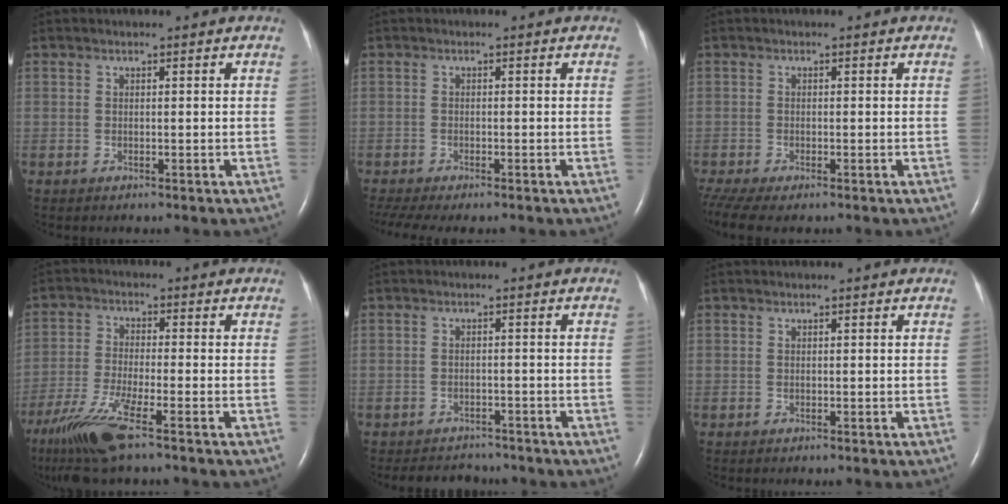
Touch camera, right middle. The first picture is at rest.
{"total": 7.5, "force": [-6.1, 1.4, 4.0], "torque": [-0.065, -0.008, -0.096]}
{"total": 6.3, "force": [-4.6, 1.8, 3.9], "torque": [-0.084, -0.010, -0.081]}
{"total": 10.0, "force": [-6.4, 0.6, 7.6], "torque": [-0.164, -0.030, -0.121]}
{"total": 5.6, "force": [-5.2, 1.9, 0.6], "torque": [-0.011, -0.002, -0.068]}
{"total": 0.0}